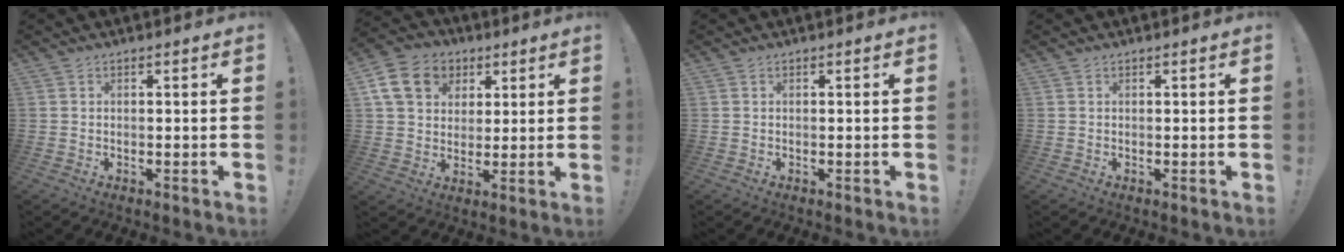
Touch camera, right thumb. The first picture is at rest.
{"total": 14.6, "force": [5.3, 11.7, 6.9], "torque": [-0.092, -0.015, 0.109]}
{"total": 0.0}
{"total": 0.0}